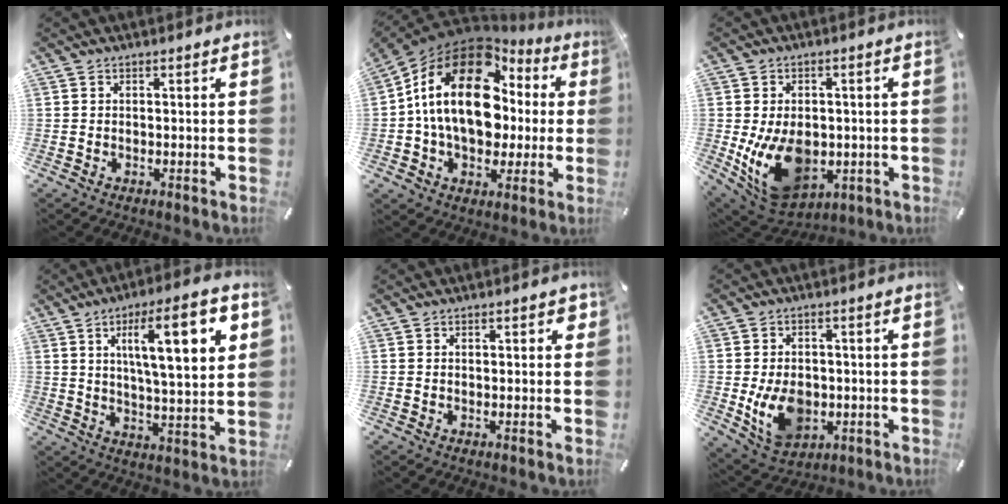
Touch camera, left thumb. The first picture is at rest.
{"total": 21.5, "force": [3.4, 15.0, 15.0], "torque": [-0.286, -0.012, 0.056]}
{"total": 16.2, "force": [-3.2, 11.4, 11.1], "torque": [-0.190, 0.001, -0.041]}
{"total": 17.8, "force": [6.8, 5.3, 15.6], "torque": [-0.236, -0.010, 0.097]}
{"total": 1.4, "force": [0.3, 0.7, 1.2], "torque": [-0.016, 0.002, 0.002]}
{"total": 11.1, "force": [-2.2, 8.5, 6.8], "torque": [-0.135, 0.002, -0.037]}